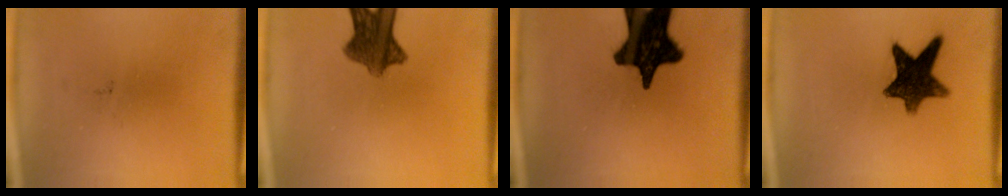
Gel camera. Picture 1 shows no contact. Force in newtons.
{"total": 8.4}
{"total": 17.0}
{"total": 10.9}